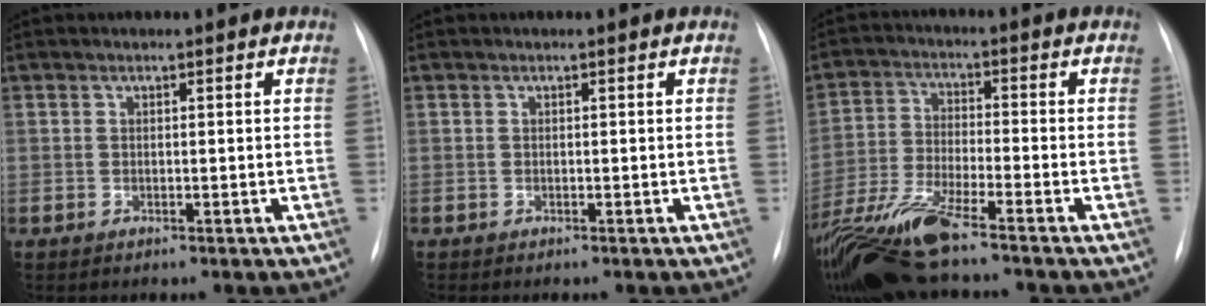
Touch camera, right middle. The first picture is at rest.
{"total": 0.0}
{"total": 12.4, "force": [-9.8, 0.9, 7.5], "torque": [-0.160, -0.024, -0.185]}